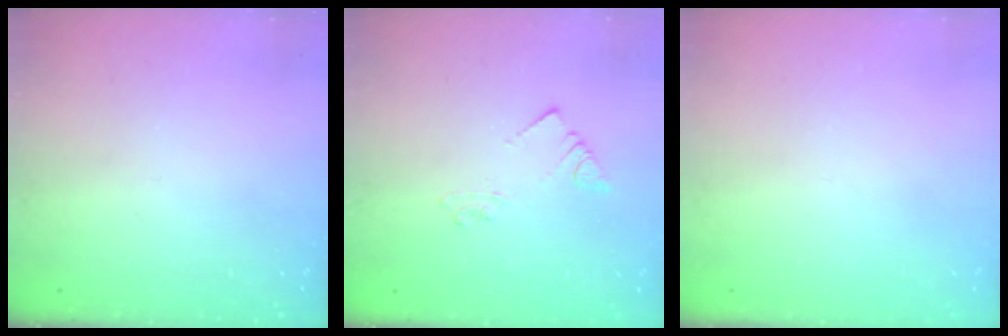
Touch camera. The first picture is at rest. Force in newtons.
{"total": 2.0, "press": 2.0, "slide": 0.3}
{"total": 0.0}